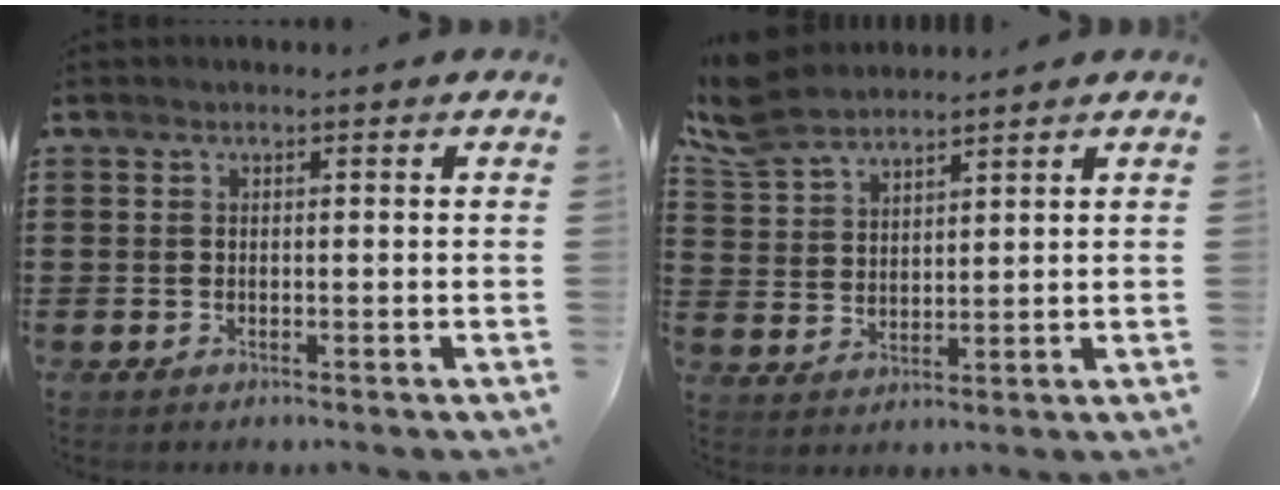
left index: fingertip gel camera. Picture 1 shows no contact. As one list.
[{"total": 6.6, "force": [5.8, 2.0, 2.3], "torque": [-0.068, -0.011, 0.108]}]